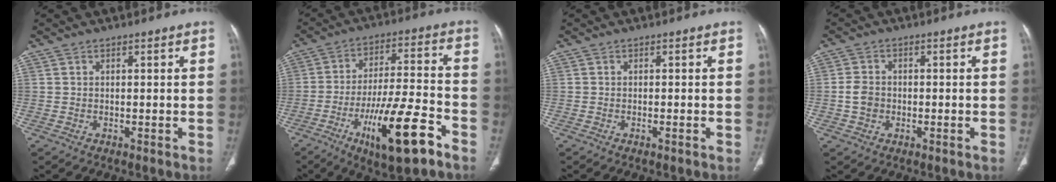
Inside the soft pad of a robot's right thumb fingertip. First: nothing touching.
{"total": 17.8, "force": [-9.0, 4.3, 14.7], "torque": [-0.254, 0.043, -0.141]}
{"total": 0.7, "force": [-0.4, 0.0, 0.6], "torque": [-0.013, 0.000, -0.006]}
{"total": 3.6, "force": [-0.7, 2.9, 2.0], "torque": [-0.034, 0.011, -0.015]}